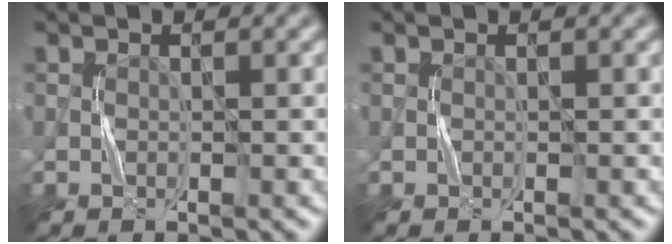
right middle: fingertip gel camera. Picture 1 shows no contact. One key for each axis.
{"total": 0.0}